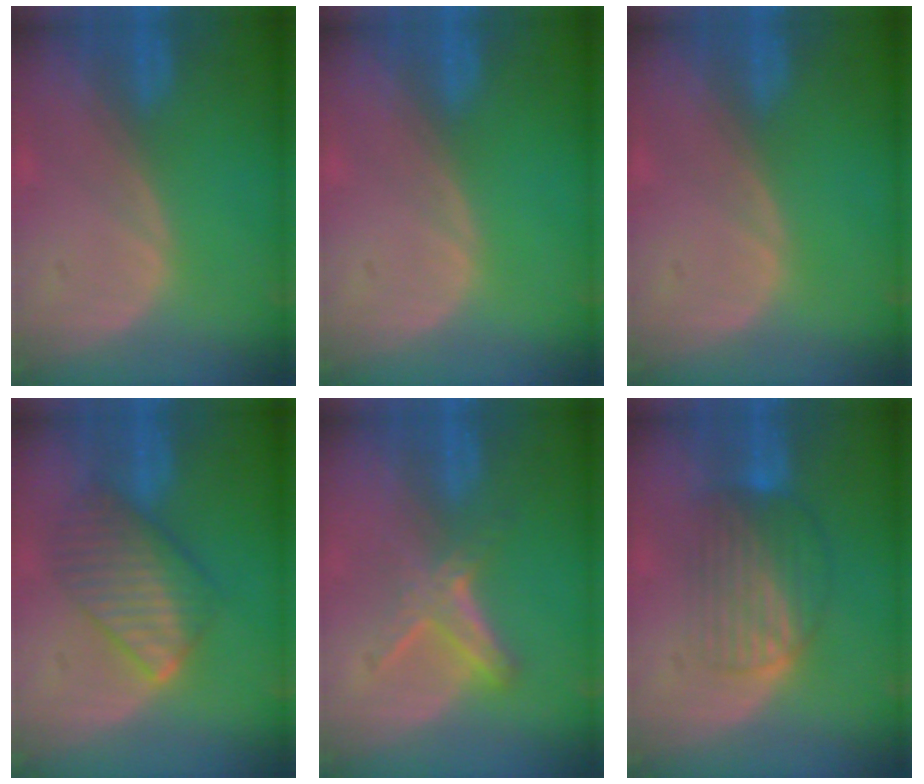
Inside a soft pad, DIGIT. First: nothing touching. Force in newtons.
{"total": 0.0}
{"total": 0.0}
{"total": 7.2, "press": 7.2, "slide": 0.2}
{"total": 5.2, "press": 4.8, "slide": 2.1}
{"total": 7.0, "press": 6.5, "slide": 2.5}